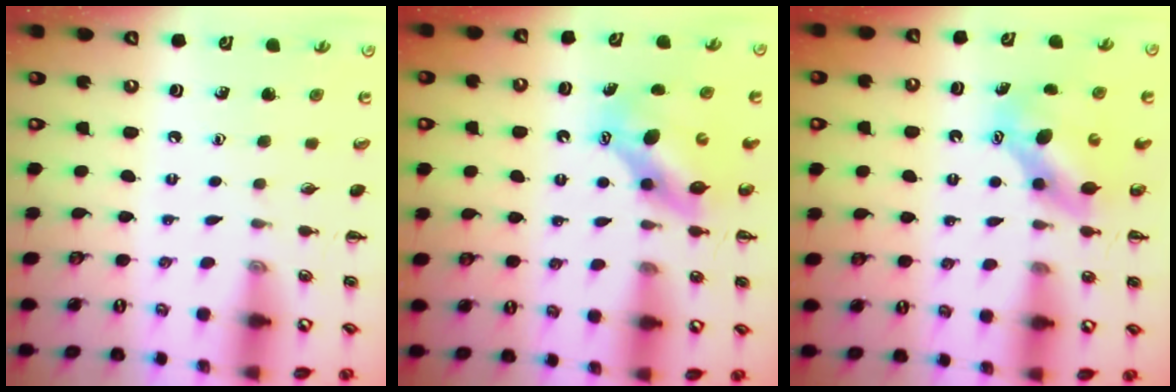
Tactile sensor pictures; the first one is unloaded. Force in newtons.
{"total": 6.5, "press": 6.4, "slide": 1.3}
{"total": 6.6, "press": 6.5, "slide": 0.9}